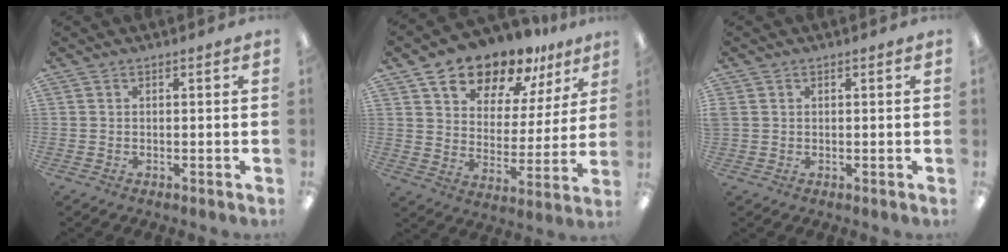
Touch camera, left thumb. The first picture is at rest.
{"total": 14.3, "force": [11.9, 6.5, 4.5], "torque": [-0.081, -0.085, 0.219]}
{"total": 1.2, "force": [0.2, 1.1, 0.2], "torque": [-0.005, 0.004, 0.003]}